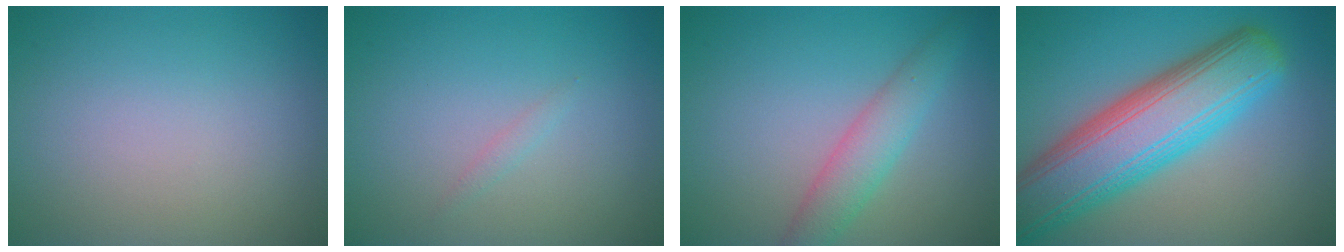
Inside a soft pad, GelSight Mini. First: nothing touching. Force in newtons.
{"total": 0.6, "press": 0.6, "slide": 0.1}
{"total": 3.4, "press": 3.4, "slide": 0.1}
{"total": 10.8, "press": 10.8, "slide": 0.4}